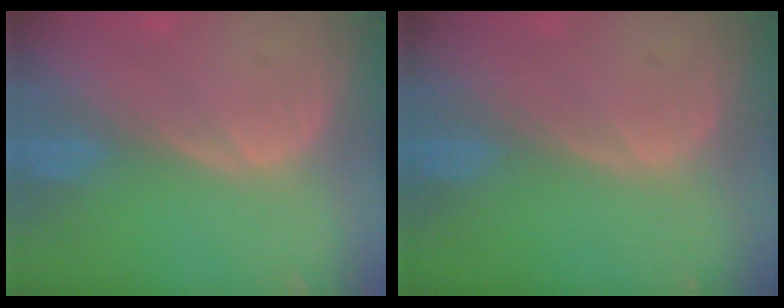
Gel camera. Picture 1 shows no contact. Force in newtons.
{"total": 0.0}